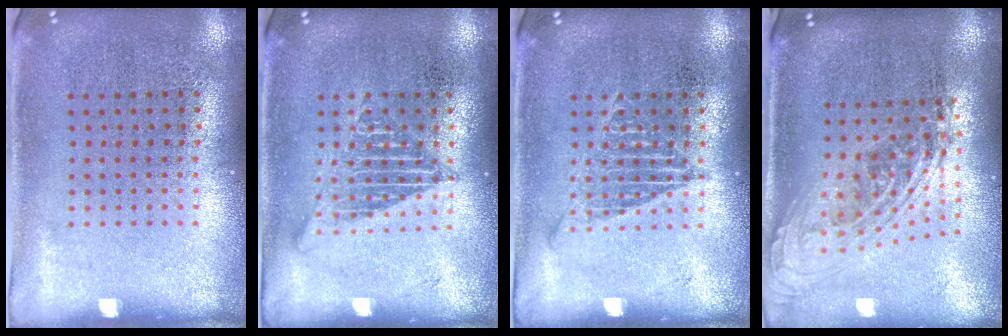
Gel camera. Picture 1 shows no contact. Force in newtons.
{"total": 2.4, "press": 2.3, "slide": 0.2}
{"total": 1.4, "press": 1.4, "slide": 0.2}
{"total": 2.1, "press": 1.6, "slide": 1.5}